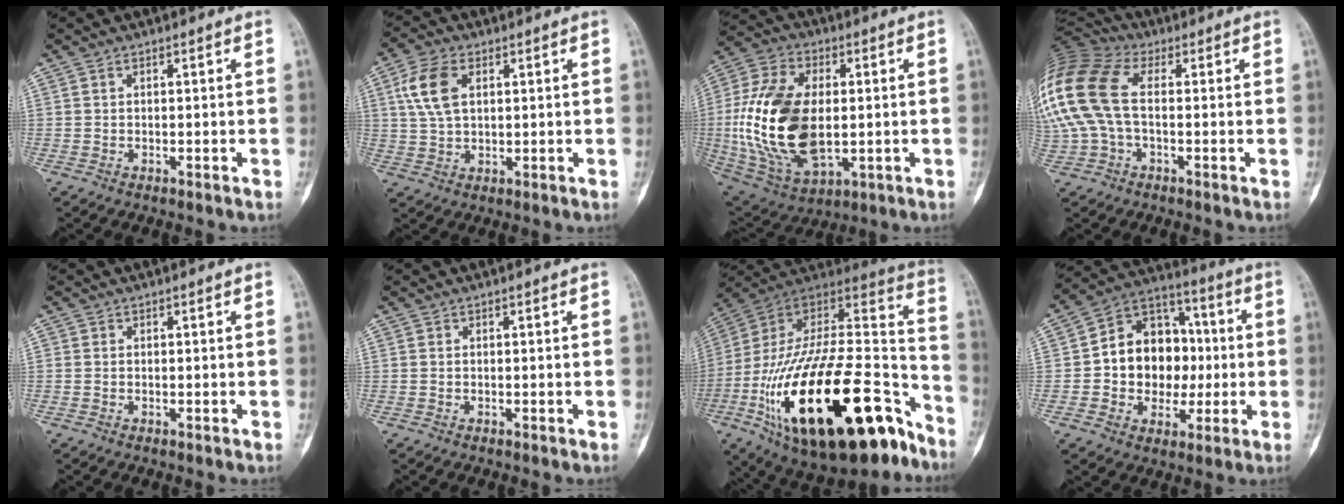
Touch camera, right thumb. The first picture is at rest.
{"total": 8.0, "force": [2.4, 4.6, 6.0], "torque": [-0.121, 0.006, 0.047]}
{"total": 22.8, "force": [-0.3, 13.0, 18.7], "torque": [-0.380, -0.006, 0.009]}
{"total": 18.6, "force": [1.4, 10.9, 14.9], "torque": [-0.370, 0.030, 0.020]}
{"total": 0.0}
{"total": 0.0}
{"total": 40.0, "force": [-18.6, 17.0, 31.1], "torque": [-0.500, 0.052, -0.297]}
{"total": 15.8, "force": [-0.2, 12.8, 9.3], "torque": [-0.091, 0.033, -0.004]}